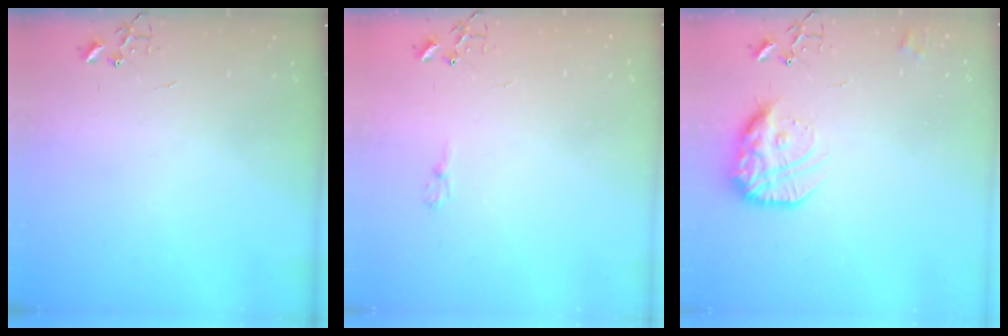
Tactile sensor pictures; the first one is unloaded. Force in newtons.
{"total": 4.8, "press": 4.8, "slide": 0.5}
{"total": 16.5, "press": 16.4, "slide": 1.3}